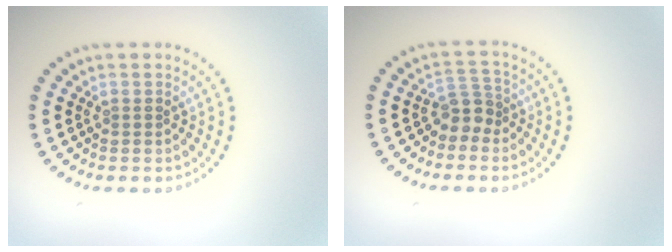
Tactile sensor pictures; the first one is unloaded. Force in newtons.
{"total": 2.2, "press": 1.7, "slide": 1.4}